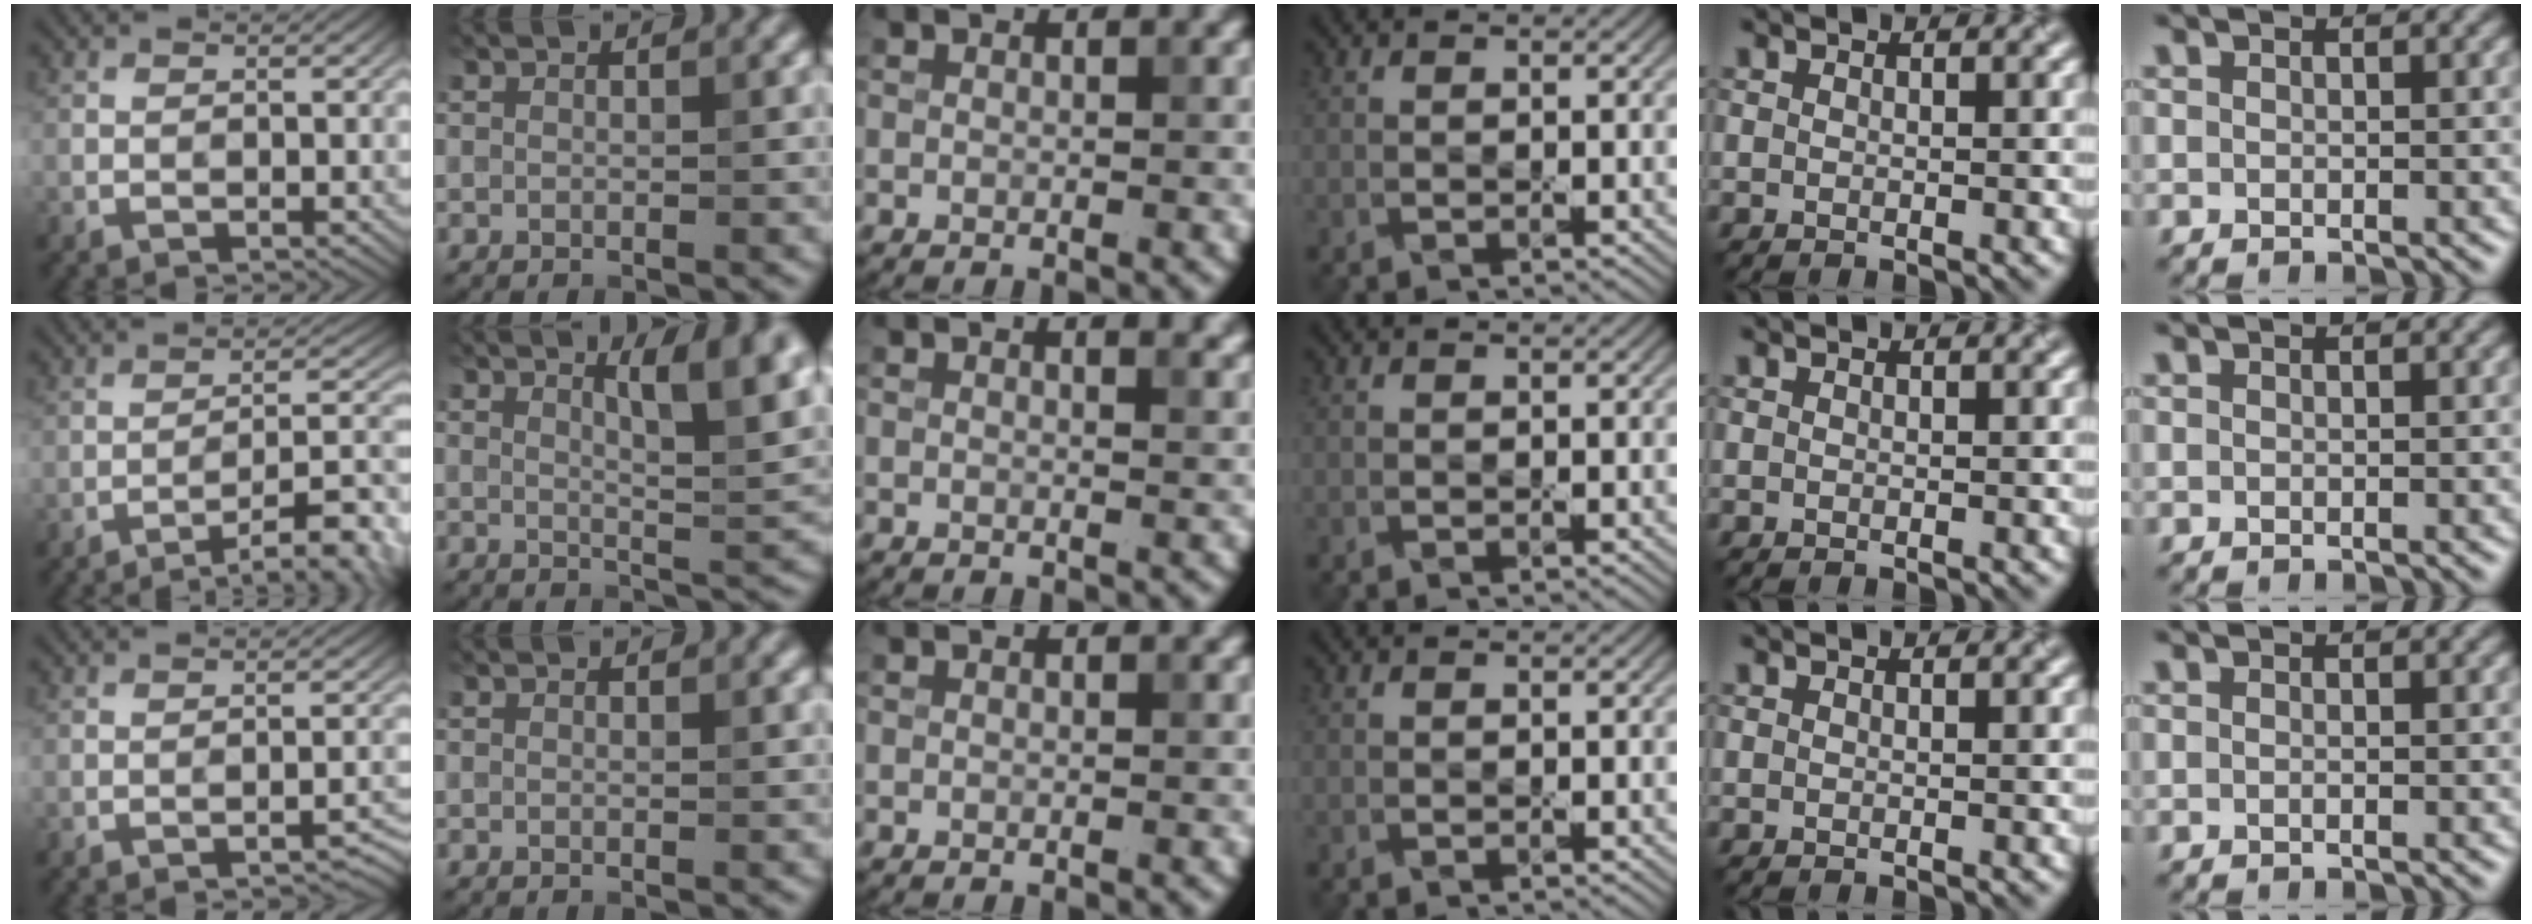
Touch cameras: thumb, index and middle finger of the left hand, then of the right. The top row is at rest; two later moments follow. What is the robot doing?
{"motion": "press", "object": "syringe"}